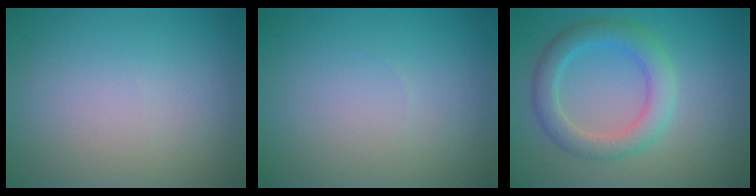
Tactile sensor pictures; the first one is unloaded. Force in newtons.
{"total": 0.0}
{"total": 3.9, "press": 3.9, "slide": 0.1}